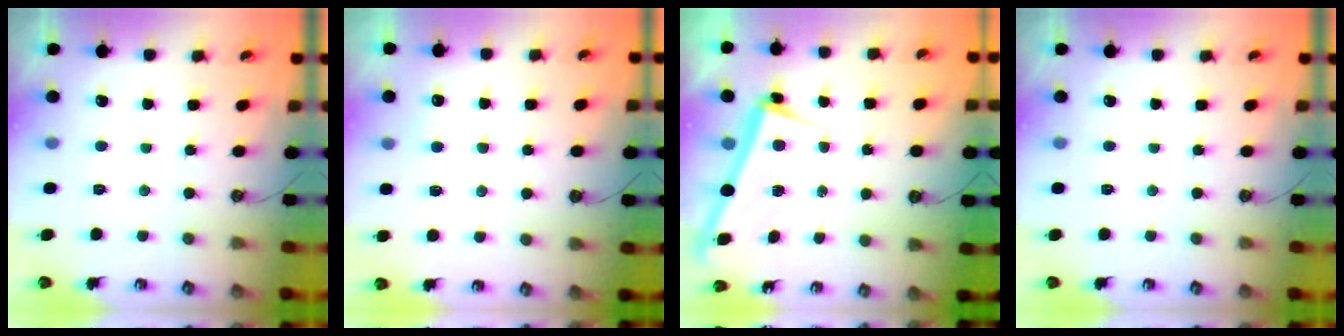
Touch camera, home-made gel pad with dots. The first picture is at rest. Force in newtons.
{"total": 2.9, "press": 2.8, "slide": 0.6}
{"total": 2.3, "press": 2.1, "slide": 0.9}
{"total": 0.0}